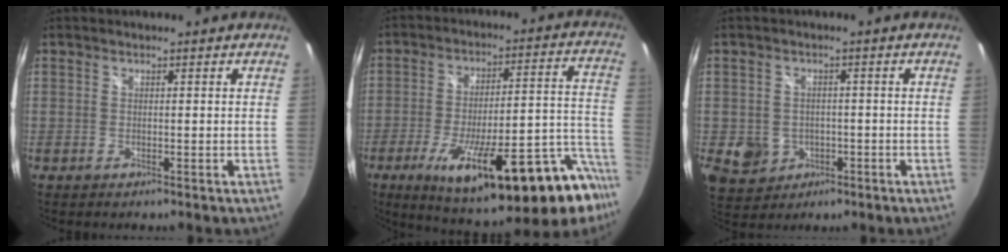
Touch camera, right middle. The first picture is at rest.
{"total": 28.9, "force": [-18.9, 7.1, 20.7], "torque": [-0.290, -0.021, -0.265]}
{"total": 6.6, "force": [-1.8, 5.9, 2.3], "torque": [-0.064, 0.004, -0.013]}